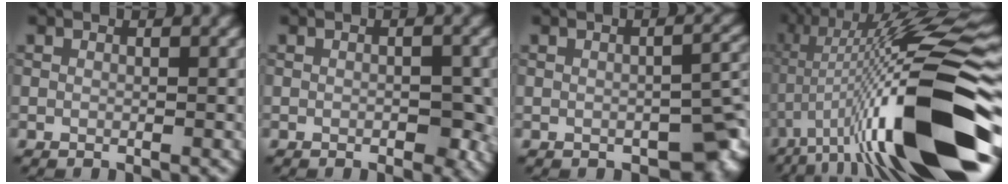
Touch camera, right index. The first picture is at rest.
{"total": 2.3, "force": [-0.5, 1.2, 1.9], "torque": [-0.020, -0.001, -0.007]}
{"total": 5.0, "force": [-2.2, 2.7, 3.5], "torque": [-0.027, -0.009, -0.020]}
{"total": 17.6, "force": [-4.3, 3.7, 16.7], "torque": [-0.271, 0.021, -0.076]}